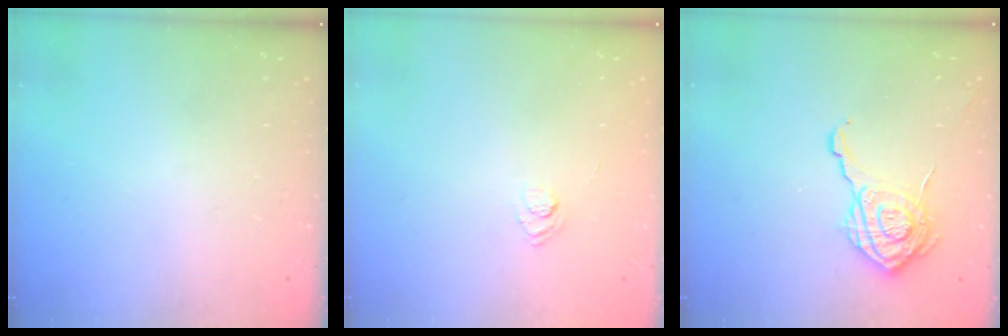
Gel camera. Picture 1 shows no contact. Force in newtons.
{"total": 3.3, "press": 3.1, "slide": 1.1}
{"total": 18.1, "press": 18.1, "slide": 0.8}